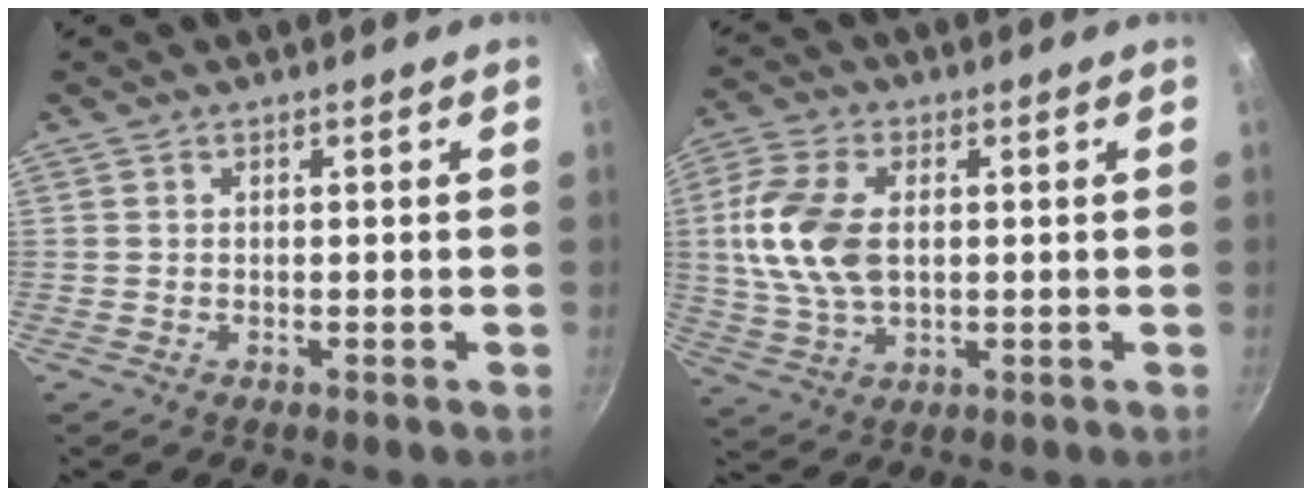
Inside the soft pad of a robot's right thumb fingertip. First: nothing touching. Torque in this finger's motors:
{"motor_torque": [-0.71, 1.18, 1.60, -0.21, 0.42]}